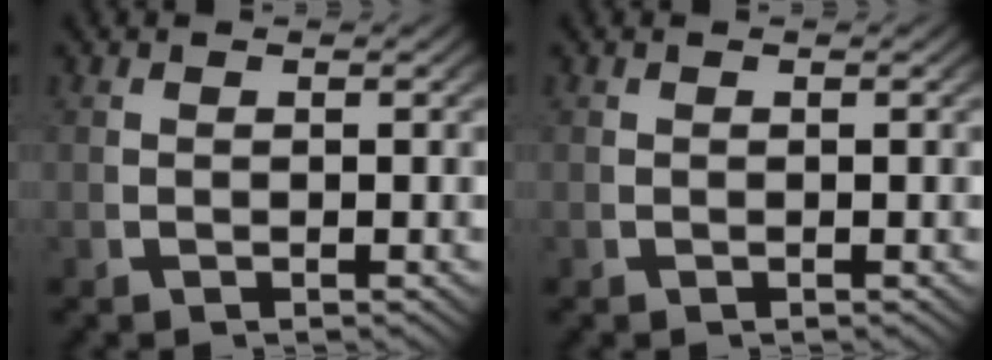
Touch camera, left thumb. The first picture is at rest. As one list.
[{"total": 0.0}]